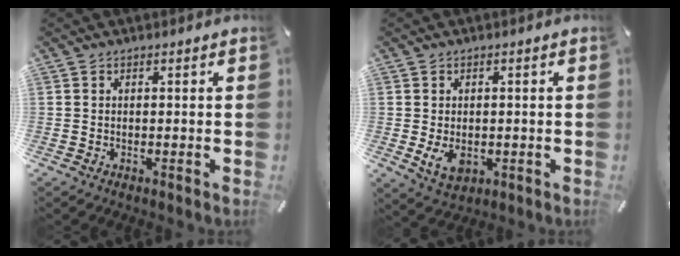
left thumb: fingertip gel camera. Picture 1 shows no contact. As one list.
[{"total": 4.9, "force": [-0.9, 3.4, 3.4], "torque": [-0.069, -0.003, -0.018]}]